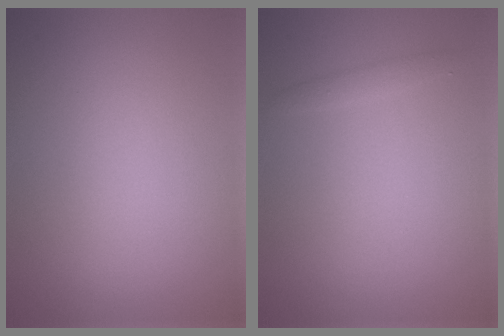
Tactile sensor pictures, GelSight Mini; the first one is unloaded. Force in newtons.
{"total": 0.8, "press": 0.8, "slide": 0.0}